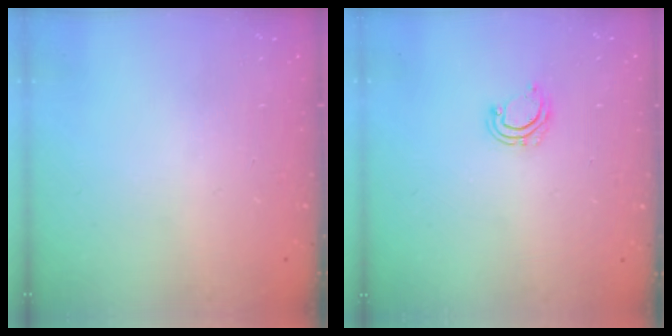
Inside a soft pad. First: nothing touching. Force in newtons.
{"total": 6.0, "press": 5.8, "slide": 1.6}